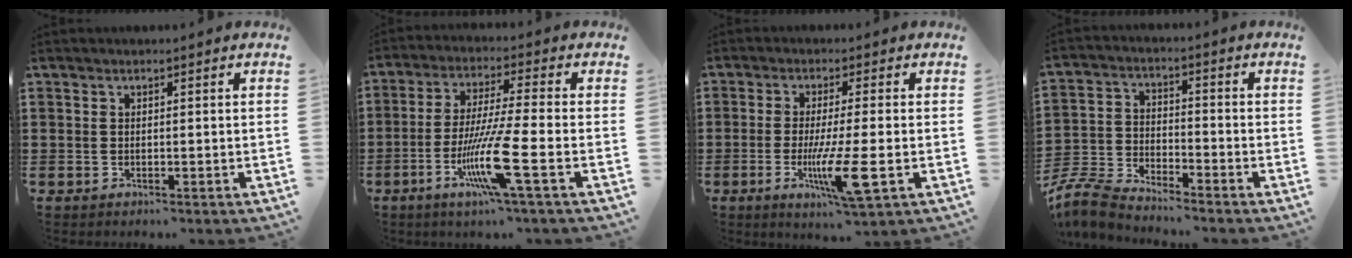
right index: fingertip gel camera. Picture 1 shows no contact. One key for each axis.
{"total": 11.5, "fx": -4.5, "fy": 0.2, "fz": 10.6, "tx": -0.215, "ty": -0.017, "tz": -0.088}
{"total": 8.1, "fx": -2.3, "fy": 0.5, "fz": 7.7, "tx": -0.153, "ty": -0.025, "tz": -0.043}
{"total": 6.4, "fx": -6.2, "fy": 0.5, "fz": 1.5, "tx": -0.055, "ty": -0.004, "tz": -0.130}